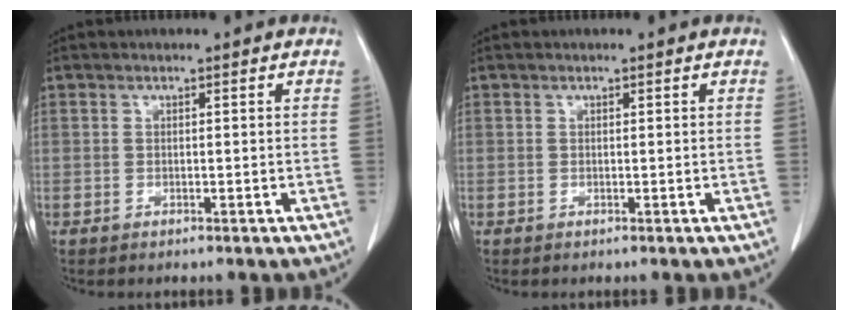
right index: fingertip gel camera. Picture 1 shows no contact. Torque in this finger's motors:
{"motor_torque": [0.04, -0.04, -0.01, 0.00]}